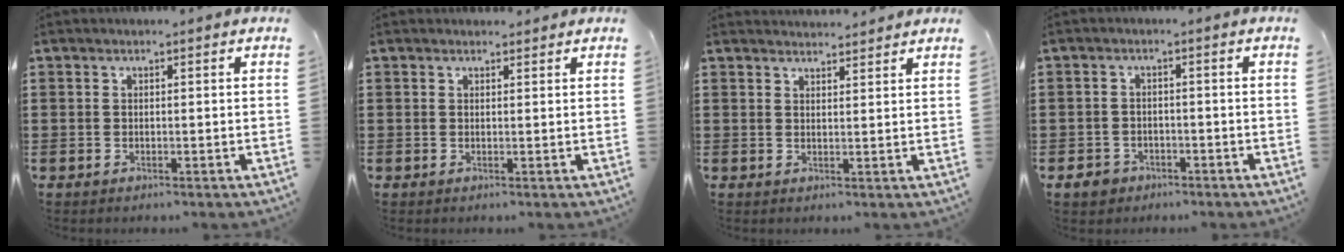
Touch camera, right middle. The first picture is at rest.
{"total": 1.0, "force": [0.9, 0.5, 0.0], "torque": [0.005, -0.001, 0.016]}
{"total": 2.1, "force": [2.1, 0.1, -0.1], "torque": [0.004, -0.002, 0.040]}
{"total": 2.3, "force": [-1.7, 1.4, 0.5], "torque": [-0.022, 0.000, -0.039]}